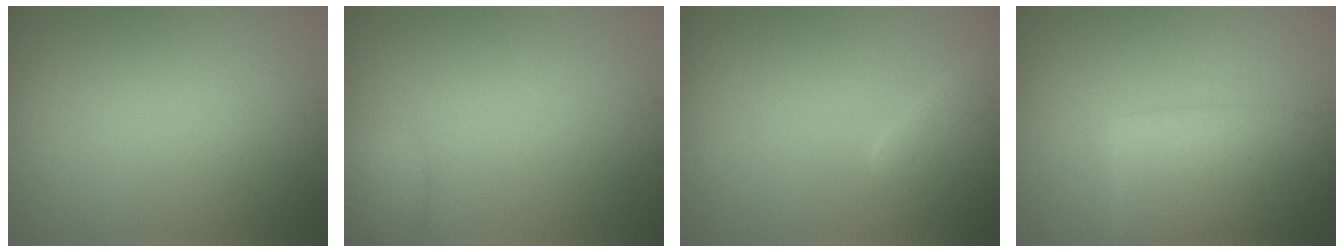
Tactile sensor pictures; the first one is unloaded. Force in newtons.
{"total": 1.7, "press": 1.7, "slide": 0.1}
{"total": 4.5, "press": 4.4, "slide": 0.3}
{"total": 6.4, "press": 6.4, "slide": 0.3}